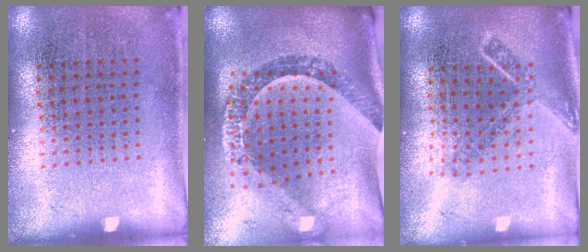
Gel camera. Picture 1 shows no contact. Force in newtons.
{"total": 2.1, "press": 1.8, "slide": 1.2}
{"total": 1.8, "press": 1.3, "slide": 1.3}